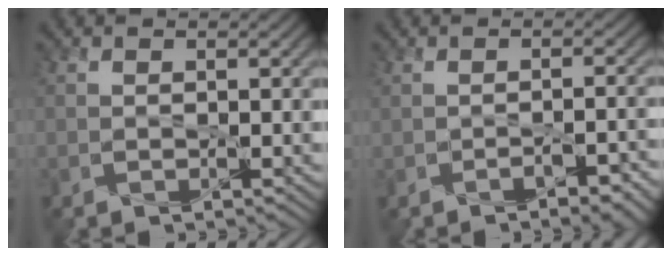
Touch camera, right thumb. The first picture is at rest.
{"total": 2.8, "force": [-1.6, 0.8, 2.2], "torque": [-0.035, 0.001, -0.023]}